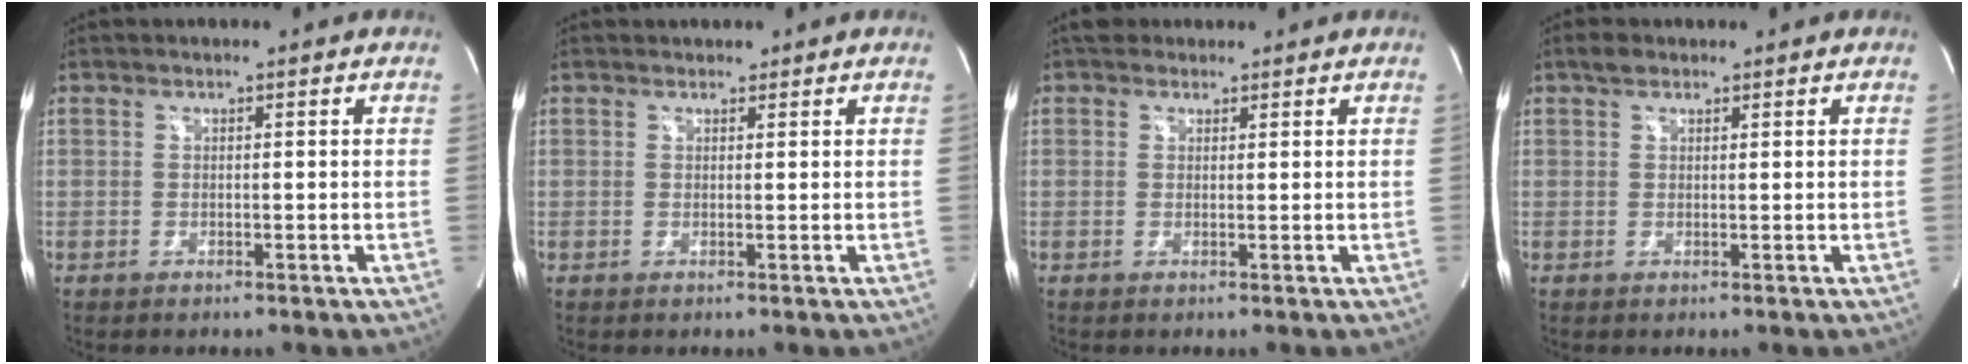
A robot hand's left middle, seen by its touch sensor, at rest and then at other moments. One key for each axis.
{"total": 1.6, "fx": 1.5, "fy": 0.6, "fz": 0.4, "tx": -0.007, "ty": 0.018, "tz": 0.023}
{"total": 3.6, "fx": 2.9, "fy": 1.8, "fz": 0.9, "tx": -0.010, "ty": 0.029, "tz": 0.045}
{"total": 1.7, "fx": 1.3, "fy": 0.8, "fz": 0.7, "tx": -0.019, "ty": 0.012, "tz": 0.024}